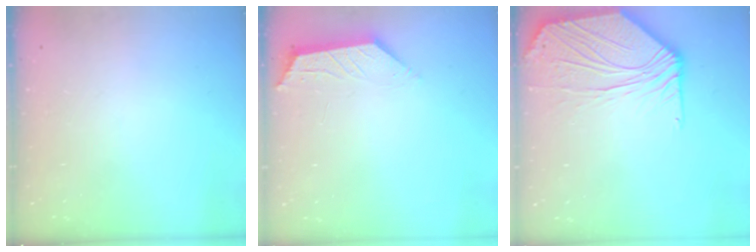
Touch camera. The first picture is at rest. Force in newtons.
{"total": 2.3, "press": 2.3, "slide": 0.4}
{"total": 10.4, "press": 10.3, "slide": 1.3}